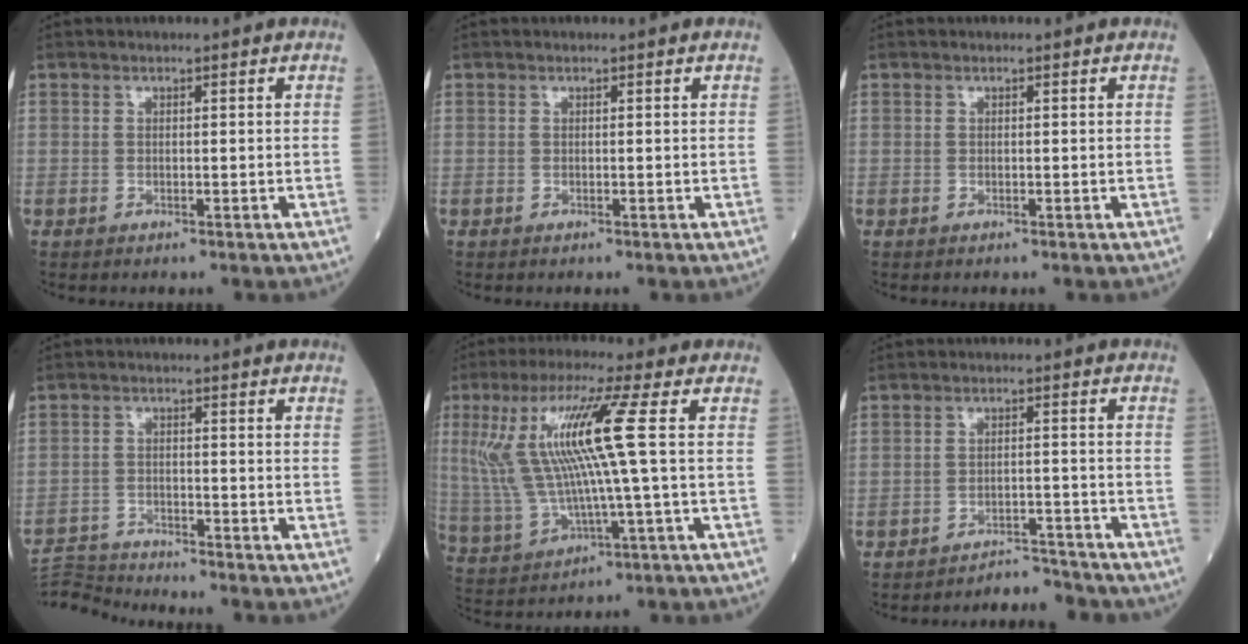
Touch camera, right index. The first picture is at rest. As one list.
[{"total": 0.0}, {"total": 0.0}, {"total": 6.0, "force": [-5.7, -1.3, -1.3], "torque": [0.025, -0.002, -0.108]}, {"total": 14.0, "force": [2.6, 0.1, 13.7], "torque": [-0.305, 0.013, 0.053]}, {"total": 5.1, "force": [-5.0, 0.7, -0.7], "torque": [0.024, 0.014, -0.075]}]